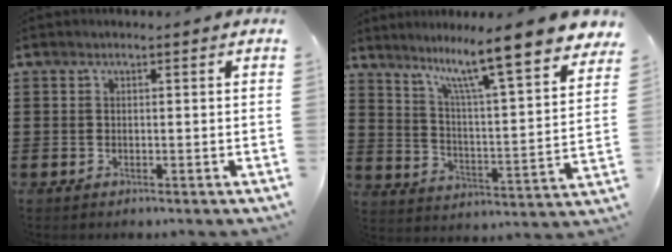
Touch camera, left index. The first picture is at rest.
{"total": 10.4, "force": [8.7, -0.7, 5.6], "torque": [-0.126, -0.069, 0.134]}